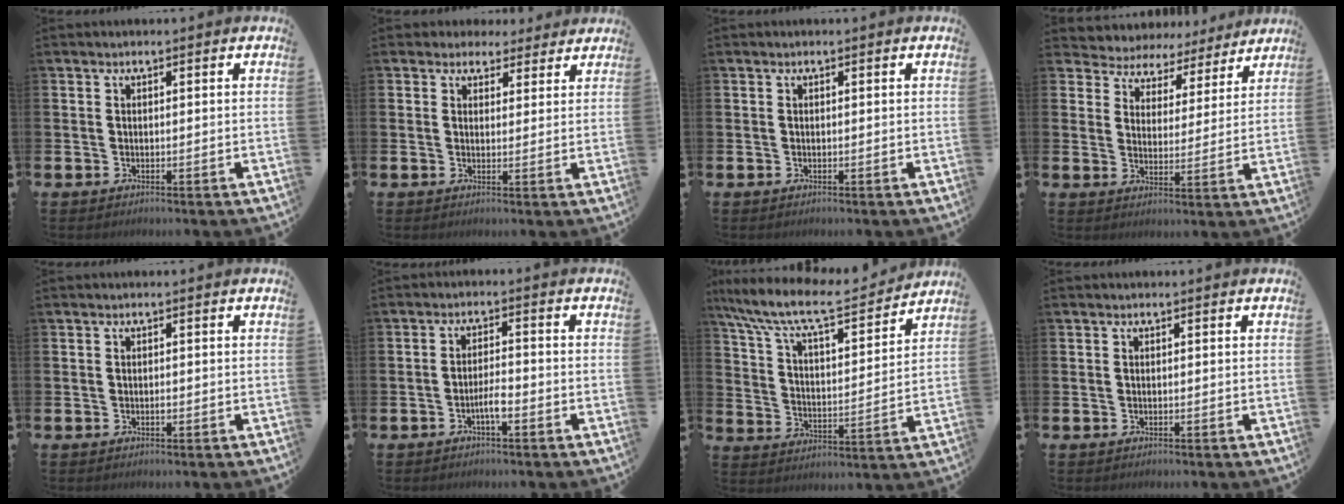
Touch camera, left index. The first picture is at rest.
{"total": 3.4, "force": [2.8, 2.0, -0.1], "torque": [-0.003, -0.010, 0.048]}
{"total": 0.0}
{"total": 5.2, "force": [4.7, 2.3, -0.3], "torque": [-0.024, -0.037, 0.080]}
{"total": 0.5, "force": [-0.1, 0.2, 0.4], "torque": [-0.007, -0.003, -0.003]}
{"total": 2.6, "force": [-1.2, 0.6, 2.2], "torque": [-0.047, 0.008, -0.023]}
{"total": 10.2, "force": [9.0, 2.2, 4.3], "torque": [-0.120, -0.057, 0.150]}
{"total": 0.0}